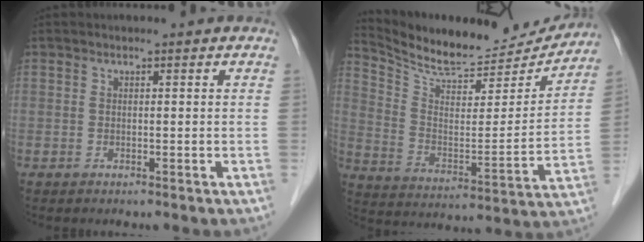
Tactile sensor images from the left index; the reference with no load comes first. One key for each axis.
{"total": 17.7, "fx": 16.8, "fy": 3.7, "fz": 4.1, "tx": -0.076, "ty": -0.031, "tz": 0.257}